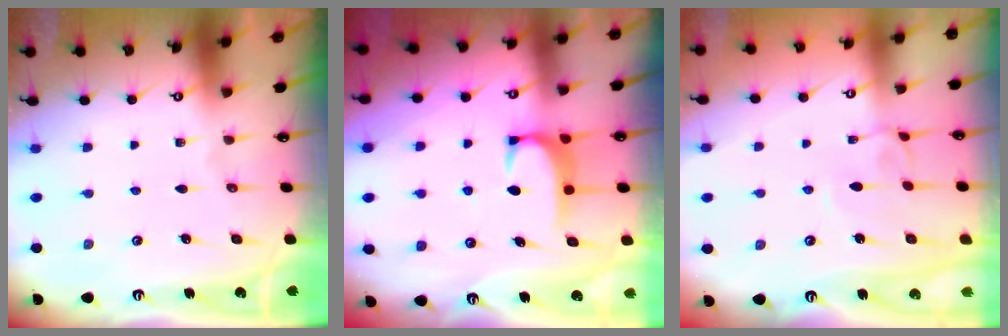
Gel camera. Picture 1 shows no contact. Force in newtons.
{"total": 2.3, "press": 2.3, "slide": 0.6}
{"total": 2.5, "press": 2.5, "slide": 0.3}